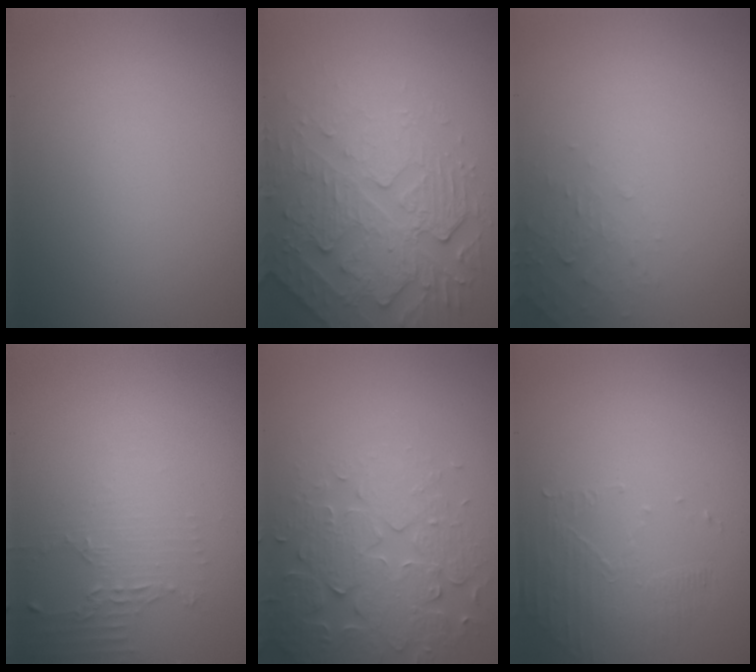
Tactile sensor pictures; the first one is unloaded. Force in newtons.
{"total": 4.7, "press": 4.3, "slide": 1.9}
{"total": 1.4, "press": 1.4, "slide": 0.2}
{"total": 2.0, "press": 1.5, "slide": 1.3}
{"total": 4.6, "press": 4.5, "slide": 0.8}
{"total": 1.7, "press": 0.9, "slide": 1.4}